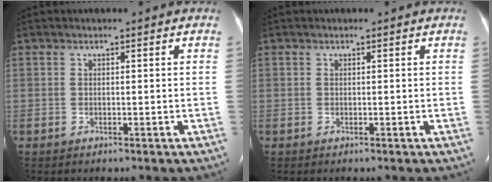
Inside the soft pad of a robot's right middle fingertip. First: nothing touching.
{"total": 0.0}